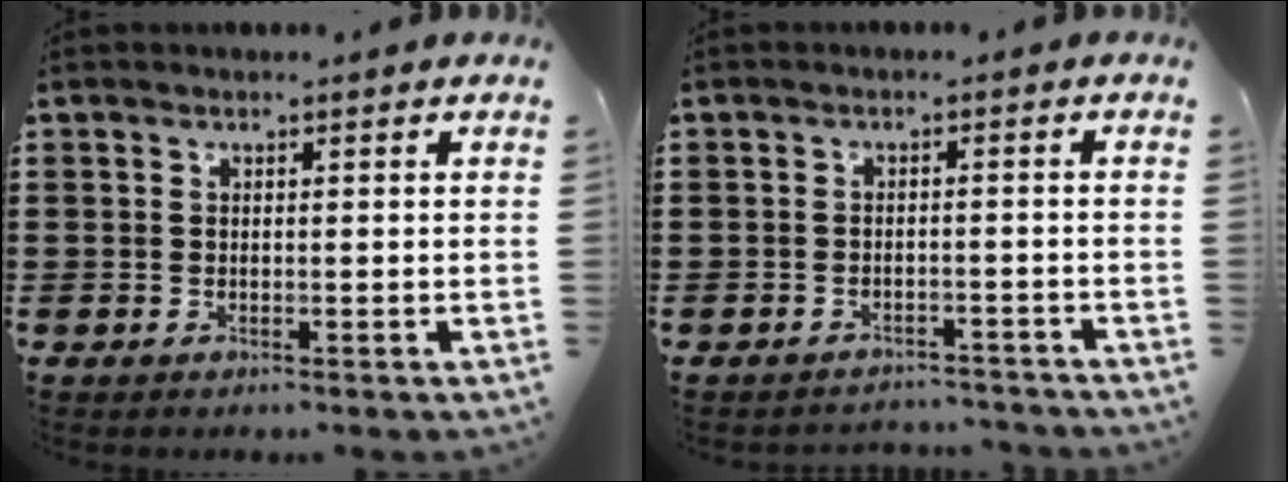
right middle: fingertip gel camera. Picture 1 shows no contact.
{"total": 2.0, "force": [-2.0, 0.0, -0.1], "torque": [-0.006, -0.004, -0.044]}